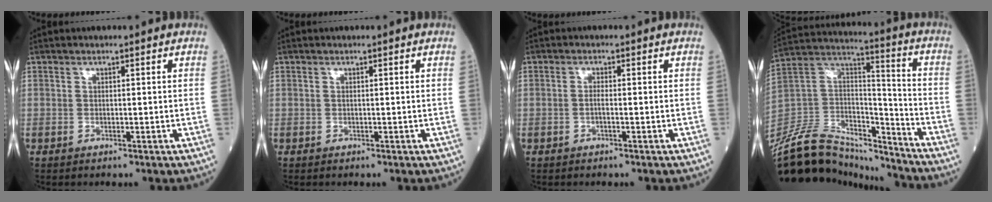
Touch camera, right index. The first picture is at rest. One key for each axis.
{"total": 0.0}
{"total": 1.0, "fx": -0.4, "fy": -0.1, "fz": 1.0, "tx": -0.017, "ty": 0.001, "tz": -0.009}
{"total": 21.7, "fx": -19.9, "fy": 6.2, "fz": 6.3, "tx": -0.145, "ty": 0.039, "tz": -0.343}